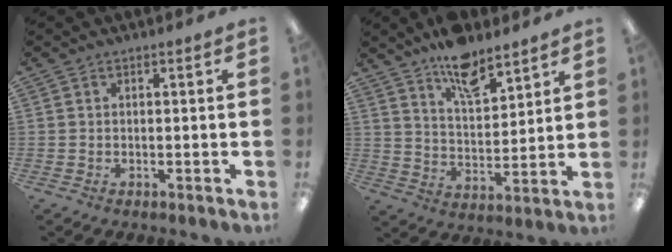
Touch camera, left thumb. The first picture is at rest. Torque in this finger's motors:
{"motor_torque": [1.49, 0.46, 1.24, -0.64, 0.06]}